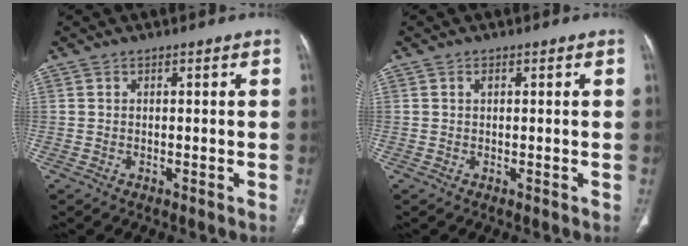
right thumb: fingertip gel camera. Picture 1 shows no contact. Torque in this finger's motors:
{"motor_torque": [0.00, 0.38, 0.33, 0.17, -0.01]}